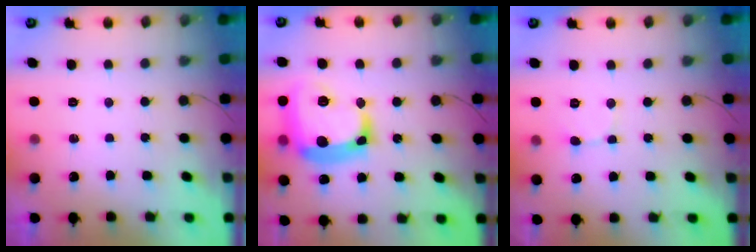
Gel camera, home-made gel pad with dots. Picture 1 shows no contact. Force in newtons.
{"total": 21.6, "press": 21.5, "slide": 2.0}
{"total": 2.5, "press": 2.5, "slide": 0.3}